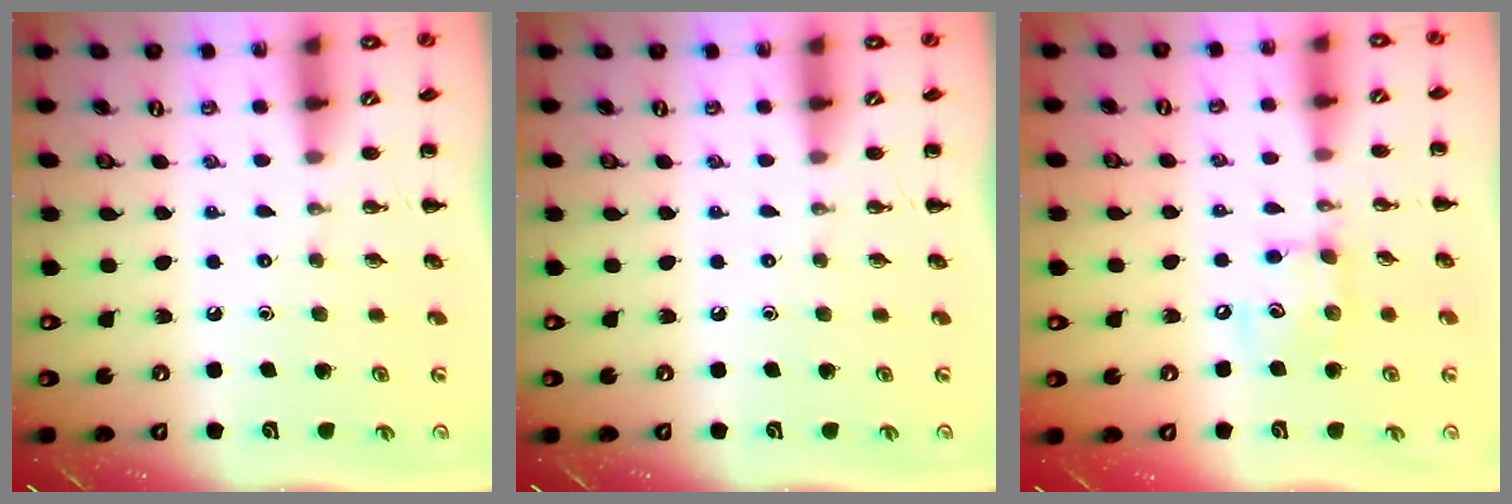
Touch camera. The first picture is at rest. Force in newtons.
{"total": 0.0}
{"total": 8.9, "press": 8.9, "slide": 0.9}